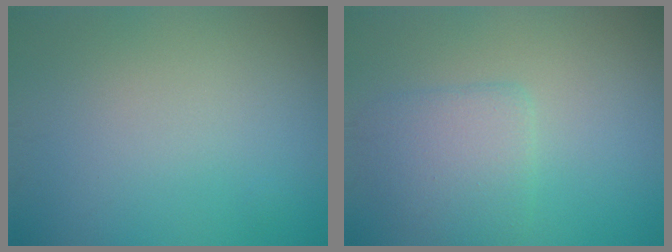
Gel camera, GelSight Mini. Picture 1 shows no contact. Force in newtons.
{"total": 3.6, "press": 3.6, "slide": 0.2}